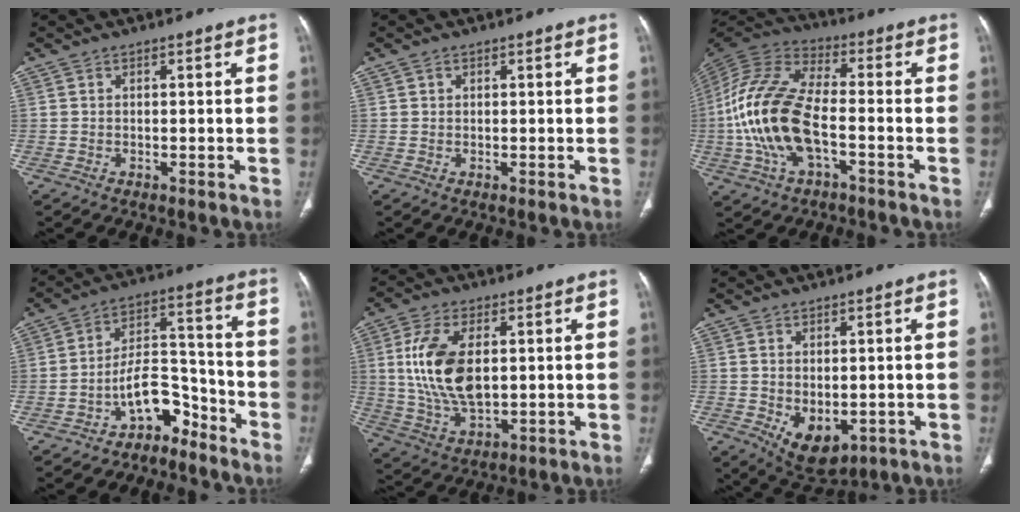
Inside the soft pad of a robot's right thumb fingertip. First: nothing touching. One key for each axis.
{"total": 0.7, "fx": 0.3, "fy": 0.6, "fz": 0.2, "tx": 0.003, "ty": -0.001, "tz": 0.005}
{"total": 17.6, "fx": -3.8, "fy": 8.5, "fz": 15.0, "tx": -0.309, "ty": 0.030, "tz": -0.073}
{"total": 8.8, "fx": -6.2, "fy": 4.8, "fz": 4.0, "tx": -0.041, "ty": 0.093, "tz": -0.110}
{"total": 14.0, "fx": 2.1, "fy": 7.7, "fz": 11.6, "tx": -0.227, "ty": -0.009, "tz": 0.049}
{"total": 7.2, "fx": -1.5, "fy": 4.4, "fz": 5.6, "tx": -0.070, "ty": -0.008, "tz": -0.002}